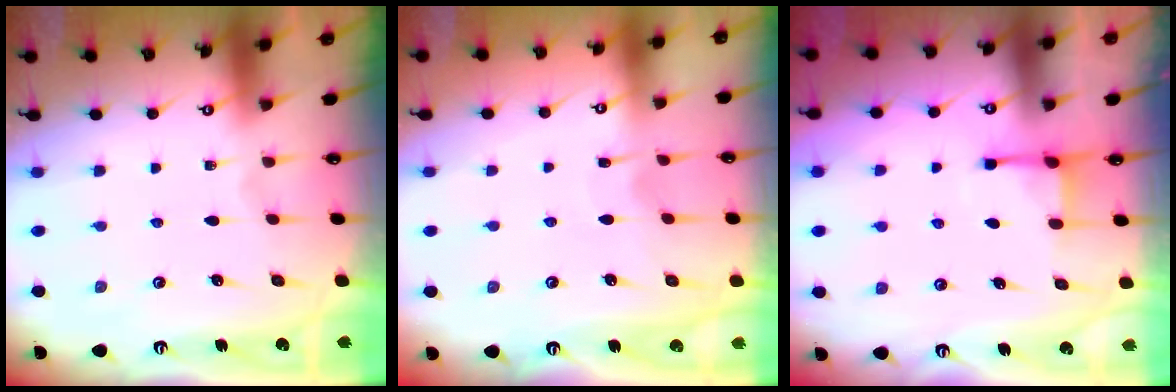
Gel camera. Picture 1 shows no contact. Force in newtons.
{"total": 3.3, "press": 3.3, "slide": 0.3}
{"total": 2.5, "press": 2.4, "slide": 0.5}